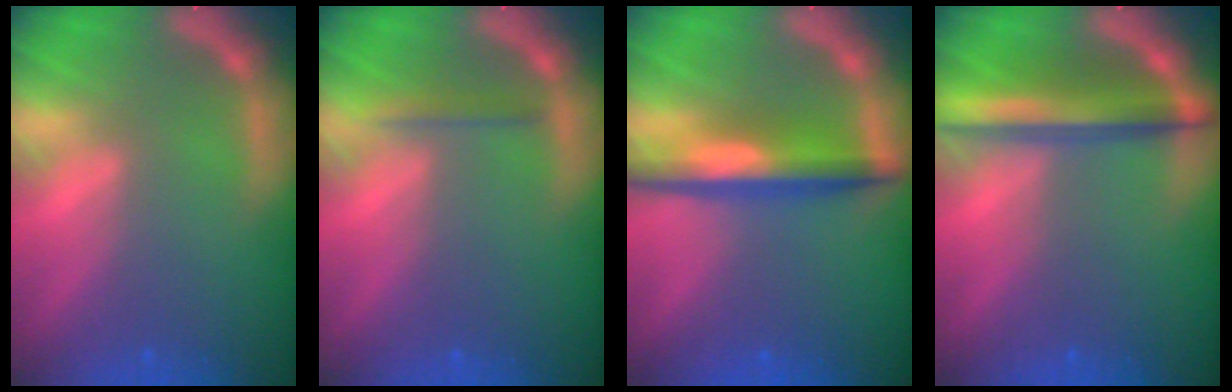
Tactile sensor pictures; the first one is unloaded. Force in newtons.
{"total": 1.4}
{"total": 5.5}
{"total": 6.0}